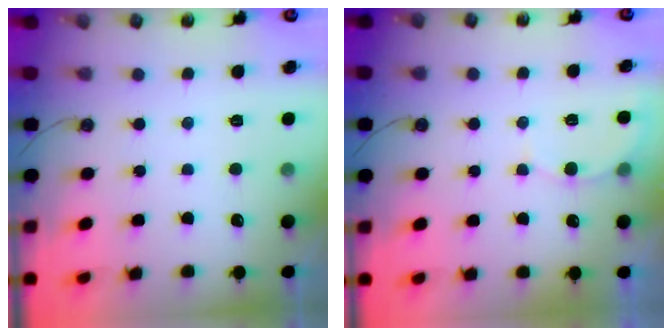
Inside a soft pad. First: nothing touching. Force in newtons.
{"total": 6.3, "press": 6.2, "slide": 0.5}